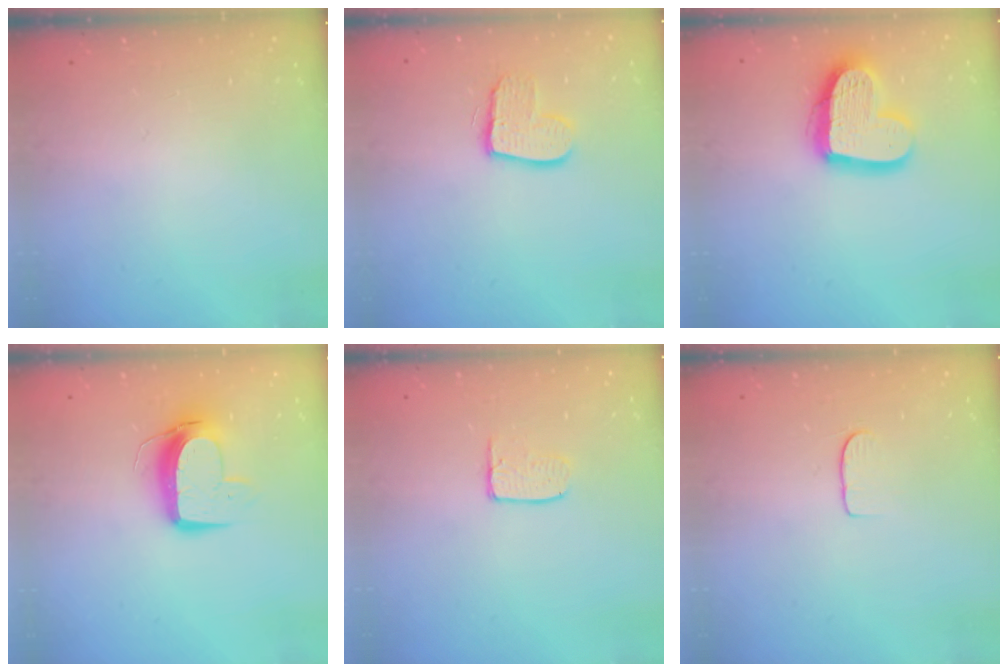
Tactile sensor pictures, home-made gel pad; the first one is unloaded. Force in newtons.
{"total": 10.3, "press": 10.3, "slide": 0.8}
{"total": 17.2, "press": 17.1, "slide": 1.5}
{"total": 10.6, "press": 10.6, "slide": 0.9}
{"total": 4.7, "press": 4.7, "slide": 0.4}
{"total": 4.9, "press": 4.9, "slide": 0.3}